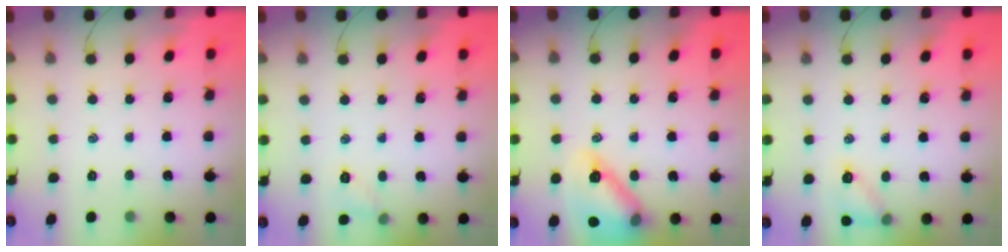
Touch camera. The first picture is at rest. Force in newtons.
{"total": 5.7, "press": 5.5, "slide": 1.4}
{"total": 16.7, "press": 16.6, "slide": 1.8}
{"total": 9.4, "press": 9.2, "slide": 1.8}